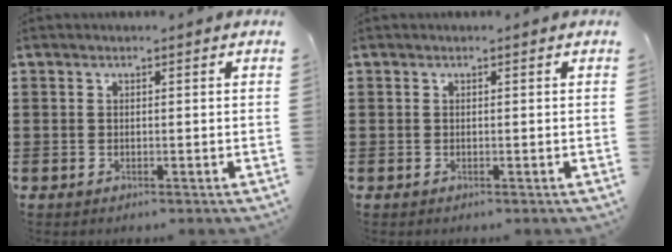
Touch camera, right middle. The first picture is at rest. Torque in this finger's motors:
{"motor_torque": [-0.23, -0.23, 0.00, -0.01]}